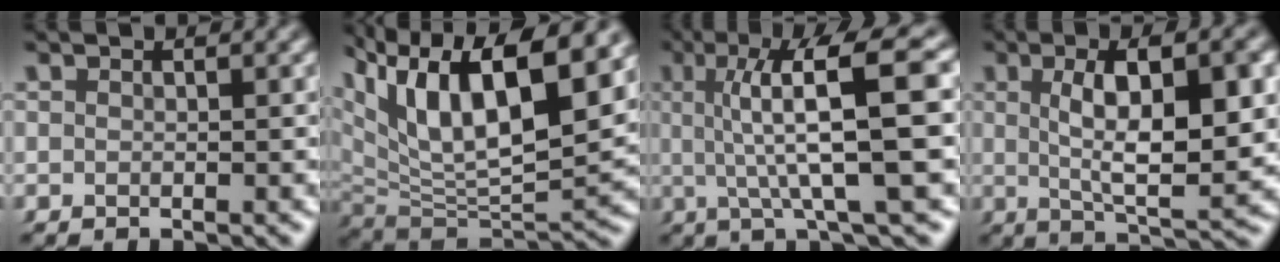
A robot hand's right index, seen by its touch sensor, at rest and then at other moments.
{"total": 13.1, "force": [3.7, 7.7, 9.9], "torque": [-0.194, -0.012, 0.061]}
{"total": 9.6, "force": [1.6, 1.8, 9.3], "torque": [-0.139, 0.016, 0.023]}
{"total": 7.2, "force": [1.1, 1.8, 6.8], "torque": [-0.111, -0.006, 0.021]}